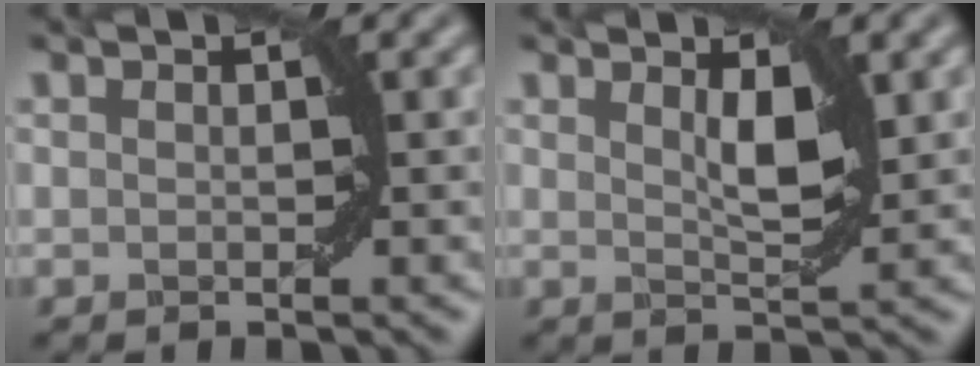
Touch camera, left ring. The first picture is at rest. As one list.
[{"total": 2.5, "force": [1.1, 0.6, 2.2], "torque": [-0.034, -0.005, 0.021]}]